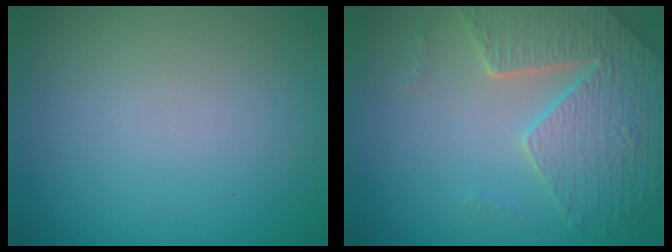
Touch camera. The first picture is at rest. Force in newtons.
{"total": 5.2, "press": 4.6, "slide": 2.5}